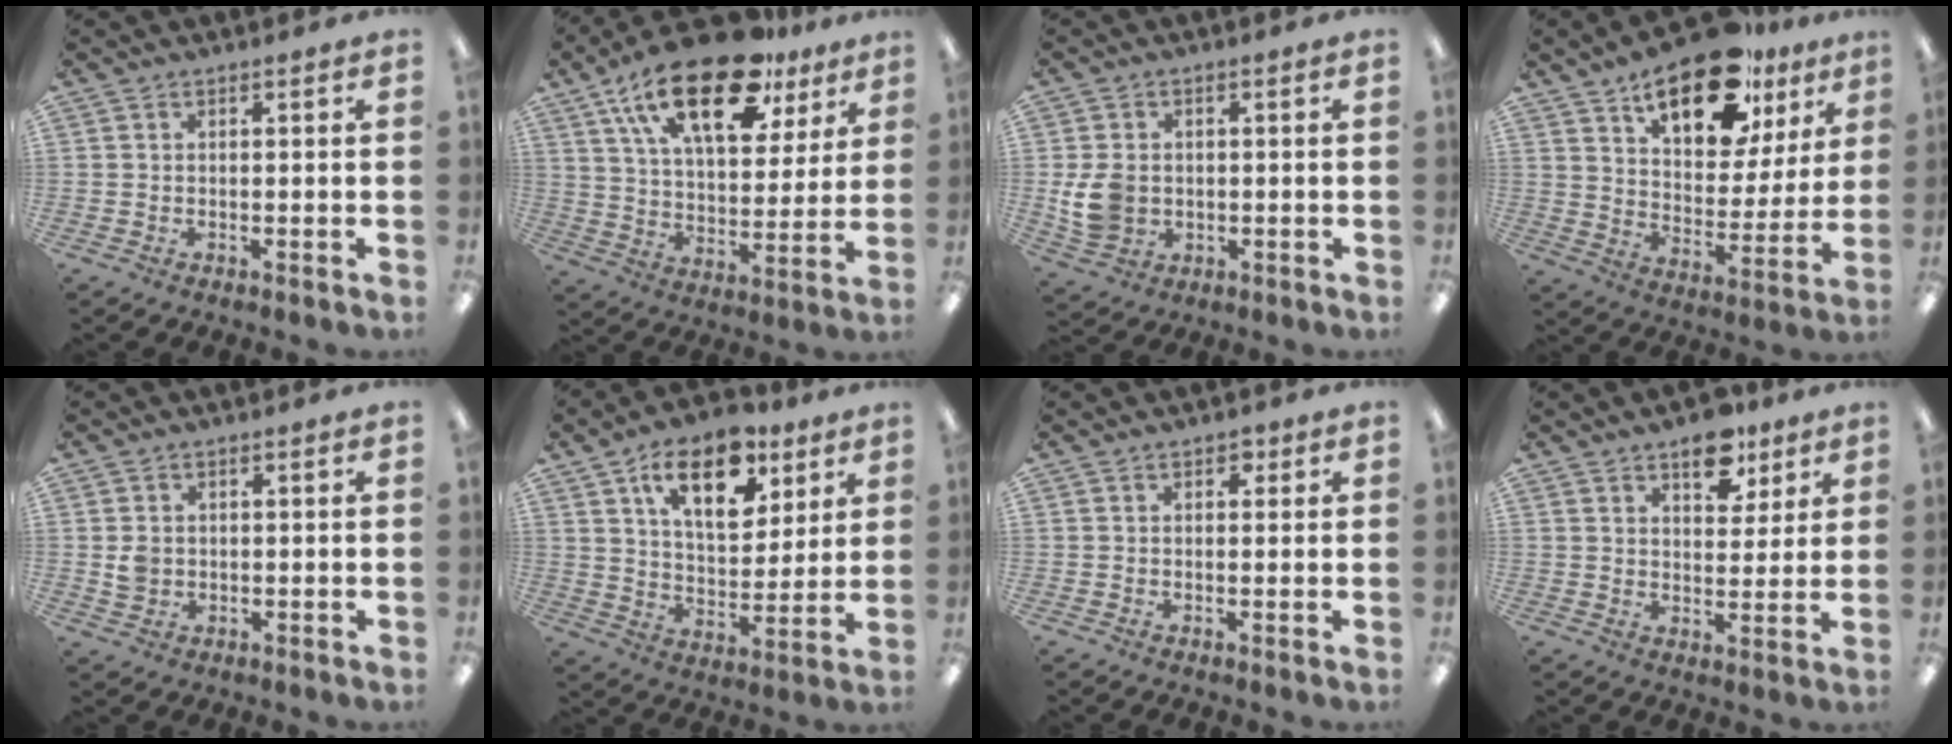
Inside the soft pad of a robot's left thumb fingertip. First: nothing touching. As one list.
[{"total": 23.3, "force": [14.0, 10.6, 15.3], "torque": [-0.256, -0.065, 0.241]}, {"total": 7.5, "force": [-0.4, 6.2, 4.1], "torque": [-0.094, 0.007, -0.004]}, {"total": 19.7, "force": [13.4, 9.1, 11.3], "torque": [-0.167, -0.071, 0.226]}, {"total": 3.2, "force": [0.3, 2.8, 1.4], "torque": [-0.018, 0.003, 0.004]}, {"total": 17.4, "force": [9.6, 9.1, 11.2], "torque": [-0.164, -0.033, 0.162]}, {"total": 2.1, "force": [1.1, 1.4, 1.1], "torque": [-0.006, -0.002, 0.015]}, {"total": 9.7, "force": [6.4, 5.3, 5.1], "torque": [-0.046, -0.033, 0.105]}]